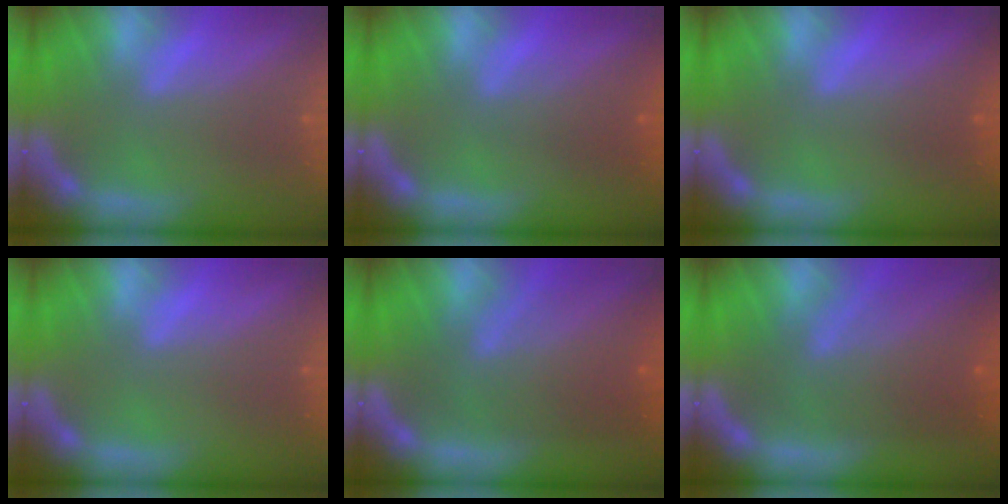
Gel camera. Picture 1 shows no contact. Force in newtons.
{"total": 2.4}
{"total": 0.9}
{"total": 0.0}
{"total": 8.6}
{"total": 8.6}